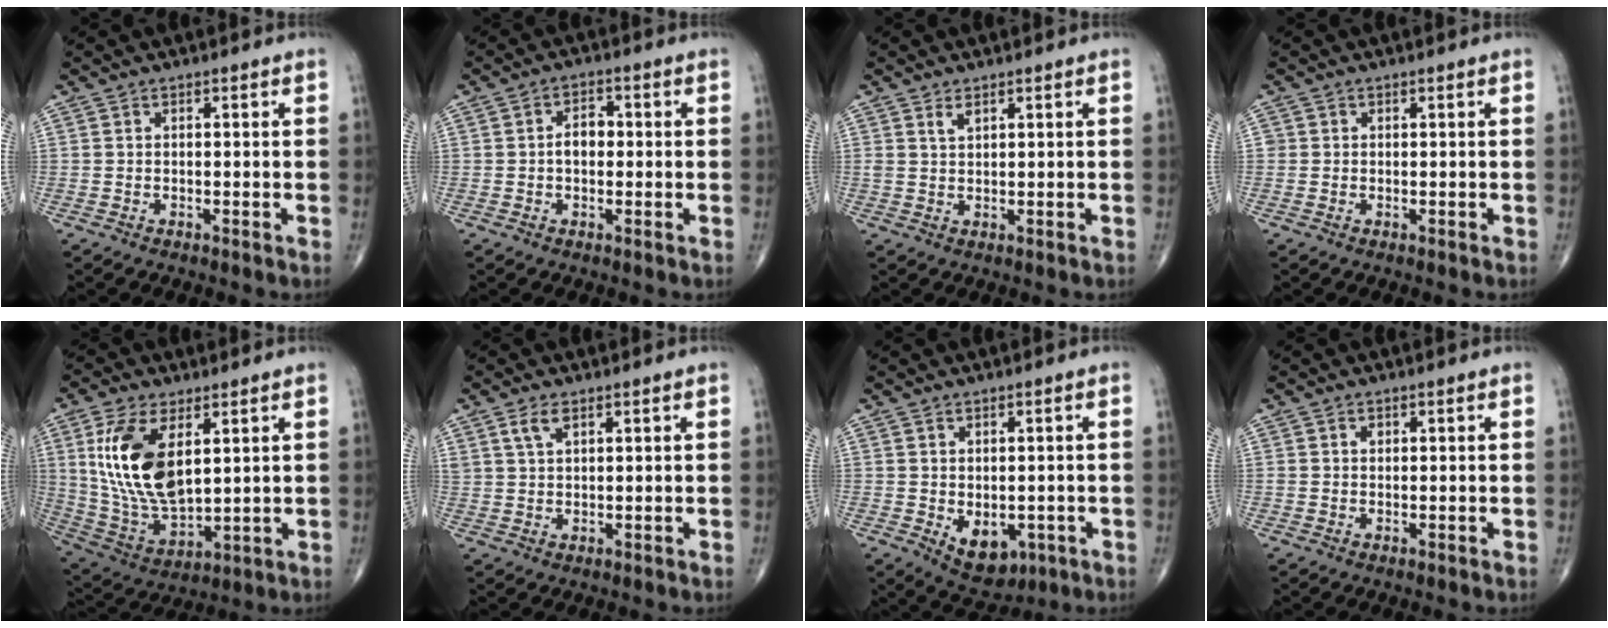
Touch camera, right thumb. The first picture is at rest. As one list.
[{"total": 3.7, "force": [-0.1, 2.5, 2.7], "torque": [-0.035, 0.012, -0.007]}, {"total": 1.7, "force": [1.1, 0.7, 1.0], "torque": [-0.016, -0.007, 0.025]}, {"total": 0.7, "force": [0.0, 0.7, 0.0], "torque": [0.005, 0.003, -0.001]}, {"total": 16.8, "force": [4.9, 8.5, 13.7], "torque": [-0.265, -0.022, 0.106]}, {"total": 3.3, "force": [1.9, 1.5, 2.2], "torque": [-0.043, -0.002, 0.042]}, {"total": 7.1, "force": [-1.8, 4.7, 5.0], "torque": [-0.045, -0.004, -0.008]}, {"total": 1.0, "force": [0.4, 0.8, 0.5], "torque": [-0.004, 0.000, 0.006]}]